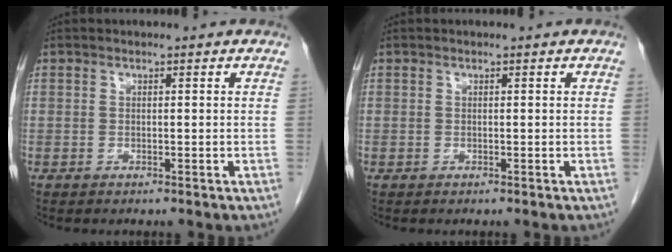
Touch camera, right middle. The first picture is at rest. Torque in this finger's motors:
{"motor_torque": [-0.22, -0.04, -0.01, 0.00]}